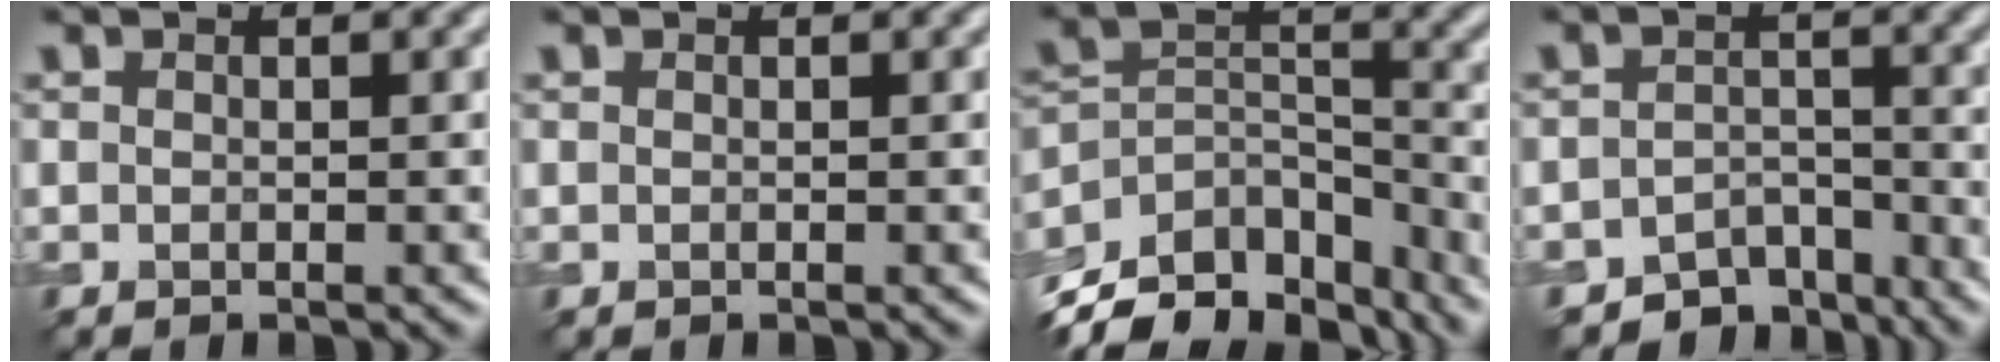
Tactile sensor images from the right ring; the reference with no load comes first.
{"total": 0.0}
{"total": 11.6, "force": [-9.3, 5.4, 4.4], "torque": [-0.085, 0.016, -0.150]}
{"total": 4.7, "force": [-4.0, 2.2, 1.1], "torque": [-0.003, -0.005, -0.063]}